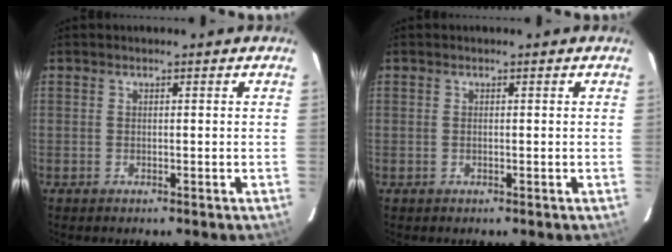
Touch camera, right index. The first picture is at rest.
{"total": 0.0}